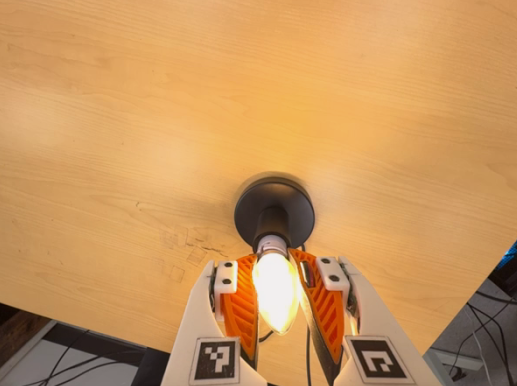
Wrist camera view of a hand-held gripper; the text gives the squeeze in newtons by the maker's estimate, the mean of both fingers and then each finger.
{"total": 20.9, "left": 21.5, "right": 20.2}